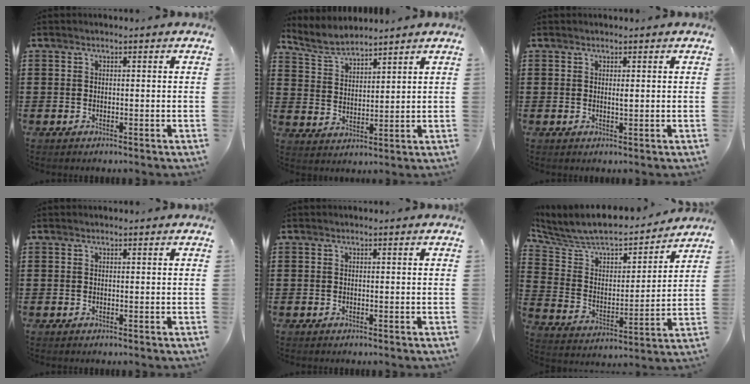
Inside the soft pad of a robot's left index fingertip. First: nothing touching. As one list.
[{"total": 5.0, "force": [4.7, 1.0, 1.3], "torque": [-0.044, -0.013, 0.085]}, {"total": 1.0, "force": [0.4, 0.1, 0.9], "torque": [-0.018, -0.001, 0.008]}, {"total": 0.0}, {"total": 0.0}, {"total": 6.9, "force": [6.3, 2.0, 2.0], "torque": [-0.074, -0.052, 0.105]}]